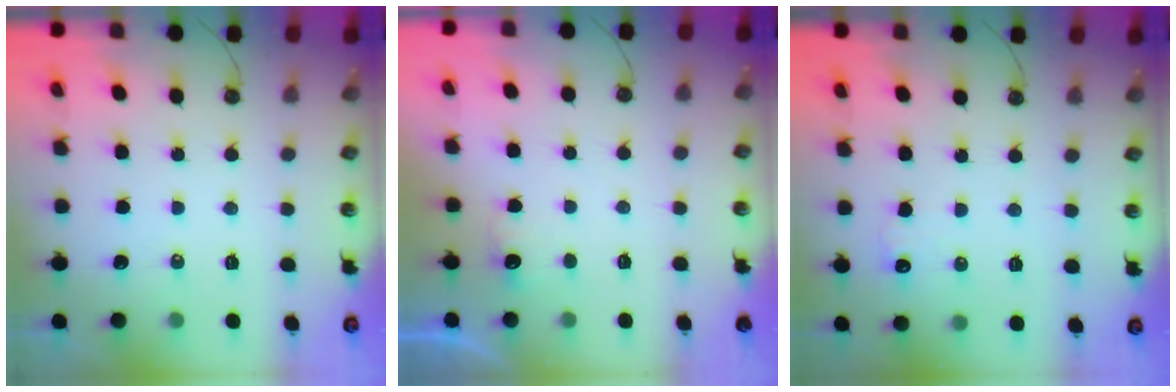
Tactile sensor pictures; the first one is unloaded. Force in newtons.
{"total": 2.2, "press": 2.0, "slide": 0.9}
{"total": 7.0, "press": 6.8, "slide": 1.3}